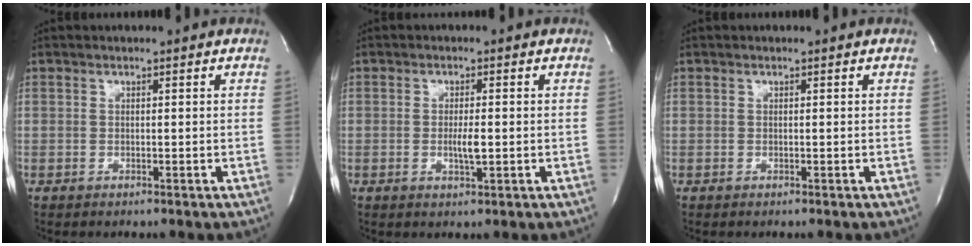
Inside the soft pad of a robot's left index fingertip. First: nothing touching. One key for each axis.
{"total": 2.7, "fx": -0.5, "fy": 0.4, "fz": 2.6, "tx": -0.053, "ty": -0.005, "tz": -0.008}
{"total": 0.0}